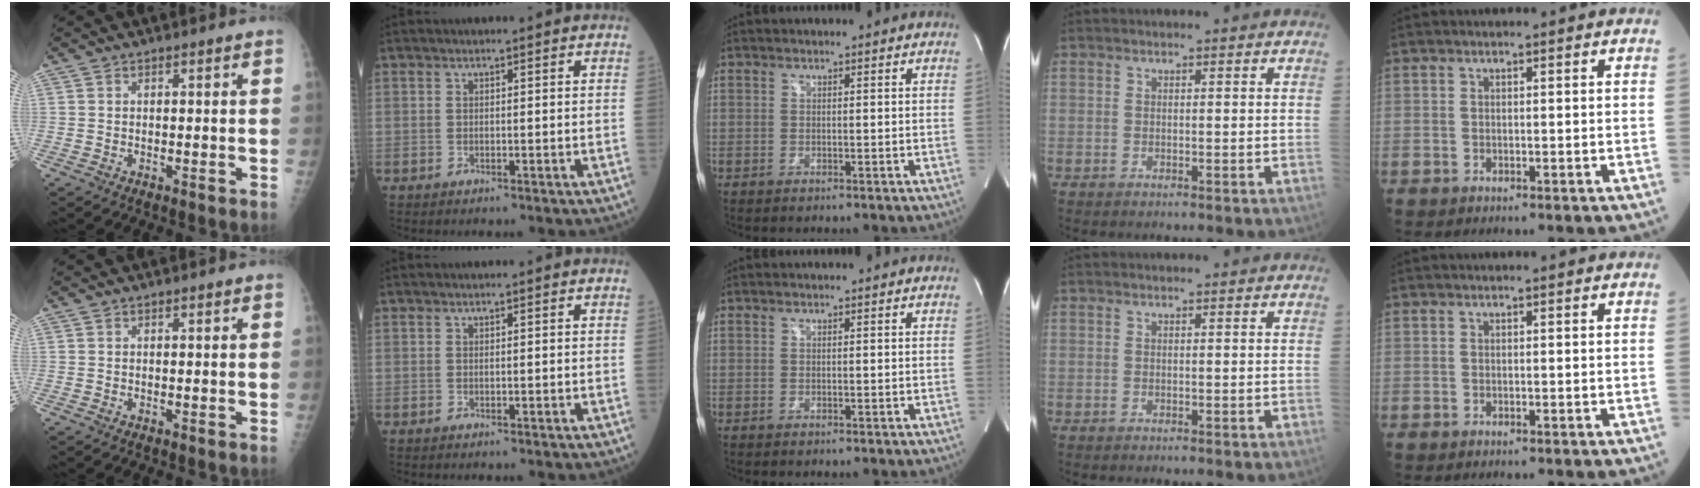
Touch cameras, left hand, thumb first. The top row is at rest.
{}